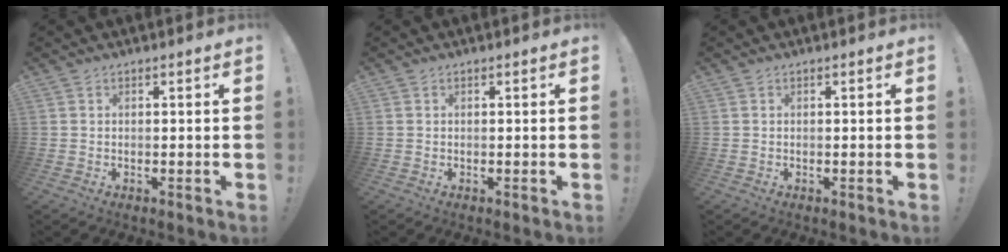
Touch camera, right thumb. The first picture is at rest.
{"total": 0.0}
{"total": 0.0}